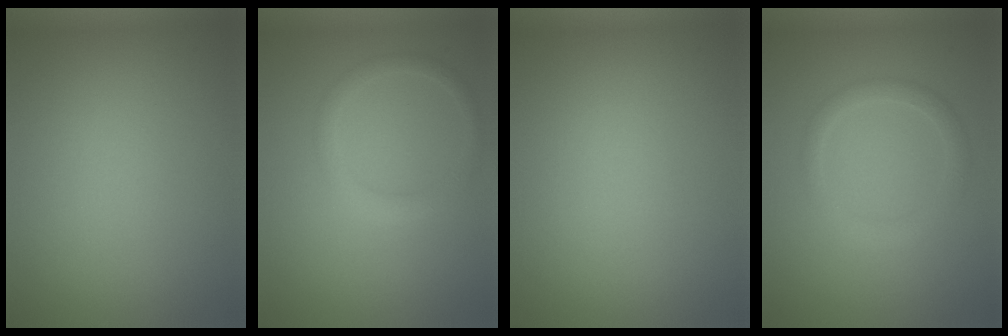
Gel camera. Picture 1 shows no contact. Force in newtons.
{"total": 1.9, "press": 1.9, "slide": 0.1}
{"total": 0.0}
{"total": 1.9, "press": 1.9, "slide": 0.1}